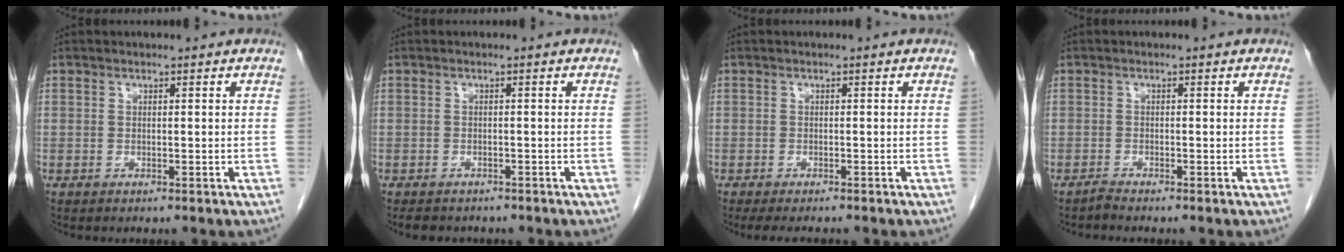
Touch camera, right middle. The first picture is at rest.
{"total": 4.3, "force": [-3.7, 1.8, 1.3], "torque": [-0.020, -0.004, -0.045]}
{"total": 4.9, "force": [-4.2, 0.9, 2.3], "torque": [-0.025, -0.010, -0.061]}
{"total": 0.9, "force": [-0.8, -0.2, 0.0], "torque": [-0.002, -0.003, -0.017]}